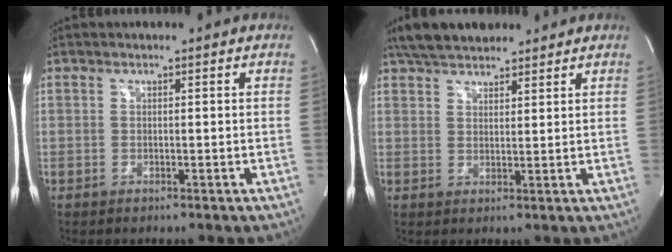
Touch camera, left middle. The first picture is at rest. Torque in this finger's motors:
{"motor_torque": [0.62, -0.50, 0.02, 0.02]}